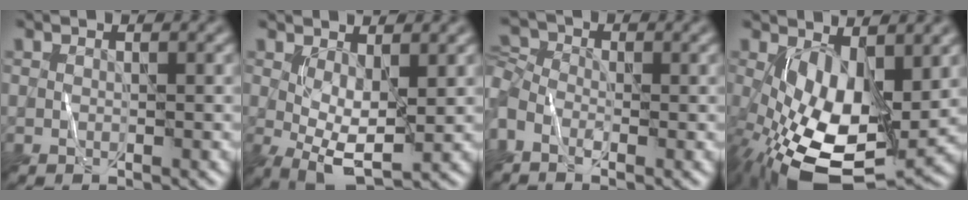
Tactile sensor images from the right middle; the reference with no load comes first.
{"total": 3.8, "force": [0.5, 1.6, 3.4], "torque": [-0.067, -0.009, 0.014]}
{"total": 2.6, "force": [-0.9, 1.7, 1.7], "torque": [-0.042, 0.000, -0.023]}
{"total": 10.3, "force": [-1.5, 5.1, 8.9], "torque": [-0.185, -0.028, -0.015]}